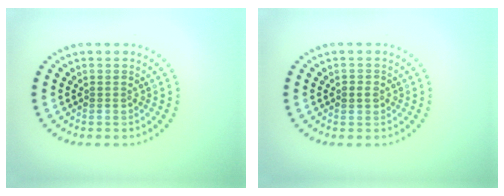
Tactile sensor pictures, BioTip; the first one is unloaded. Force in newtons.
{"total": 1.1, "press": 1.0, "slide": 0.5}